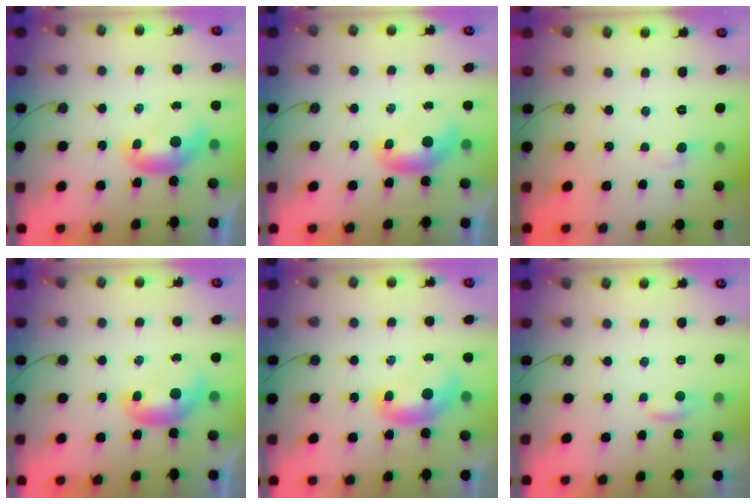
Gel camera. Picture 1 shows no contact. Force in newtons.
{"total": 0.0}
{"total": 1.9, "press": 1.7, "slide": 0.8}
{"total": 0.0}
{"total": 1.1, "press": 1.1, "slide": 0.1}
{"total": 1.9, "press": 1.9, "slide": 0.4}